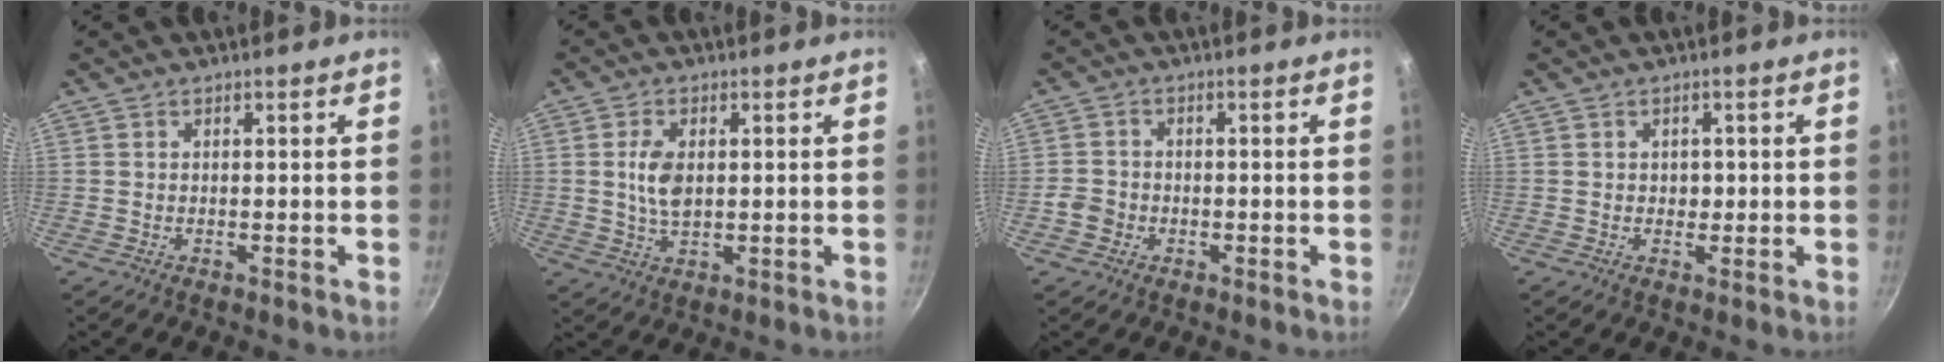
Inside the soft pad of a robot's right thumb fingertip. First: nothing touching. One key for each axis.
{"total": 5.7, "fx": 0.7, "fy": 3.2, "fz": 4.6, "tx": -0.088, "ty": -0.007, "tz": 0.015}
{"total": 3.1, "fx": -1.1, "fy": 2.7, "fz": 1.1, "tx": -0.008, "ty": 0.012, "tz": -0.025}
{"total": 1.9, "fx": 0.1, "fy": 1.6, "fz": 1.1, "tx": 0.001, "ty": 0.002, "tz": 0.001}